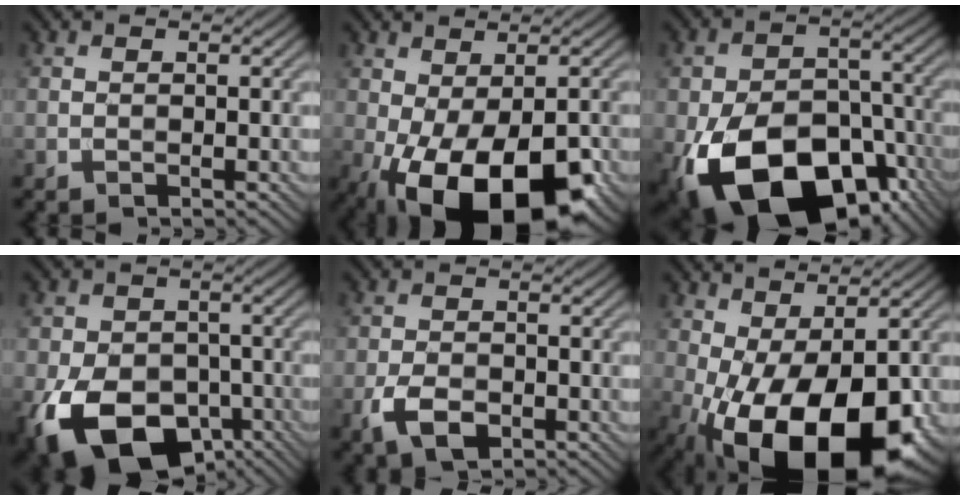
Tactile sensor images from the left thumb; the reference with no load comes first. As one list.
[{"total": 13.8, "force": [-5.7, 6.8, 10.6], "torque": [-0.188, -0.037, -0.078]}, {"total": 19.5, "force": [-9.5, 12.3, 11.6], "torque": [-0.218, -0.051, -0.143]}, {"total": 13.9, "force": [-6.1, 9.5, 8.1], "torque": [-0.159, -0.041, -0.109]}, {"total": 4.4, "force": [-2.0, 2.5, 3.0], "torque": [-0.066, -0.006, -0.040]}, {"total": 17.1, "force": [-5.2, 8.6, 13.8], "torque": [-0.242, -0.027, -0.060]}]